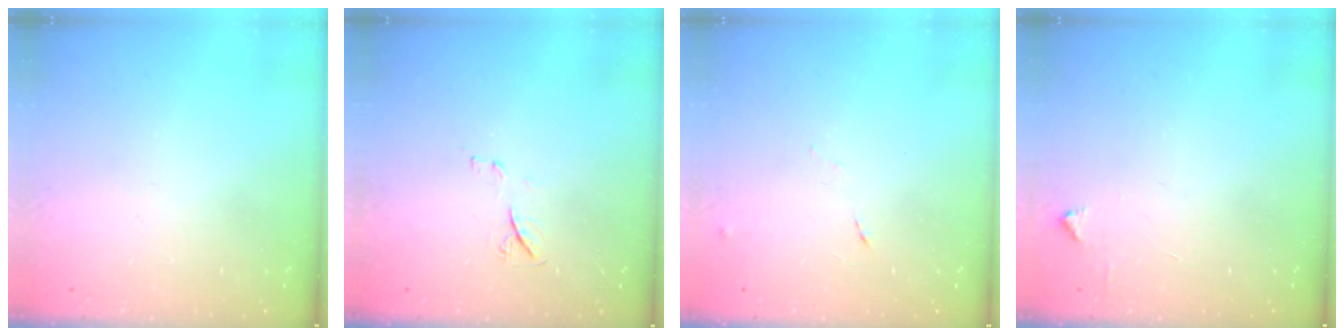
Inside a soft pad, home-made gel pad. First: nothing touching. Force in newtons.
{"total": 5.6, "press": 5.6, "slide": 0.7}
{"total": 4.1, "press": 4.1, "slide": 0.7}
{"total": 2.1, "press": 2.1, "slide": 0.3}